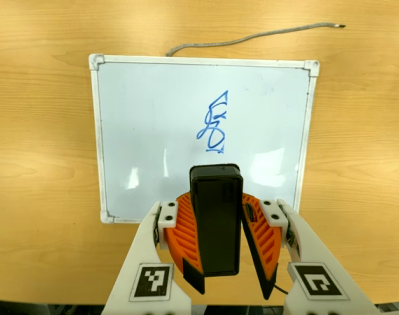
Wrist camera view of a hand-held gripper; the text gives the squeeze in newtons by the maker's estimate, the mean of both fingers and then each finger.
{"total": 10.5, "left": 10.8, "right": 10.2}